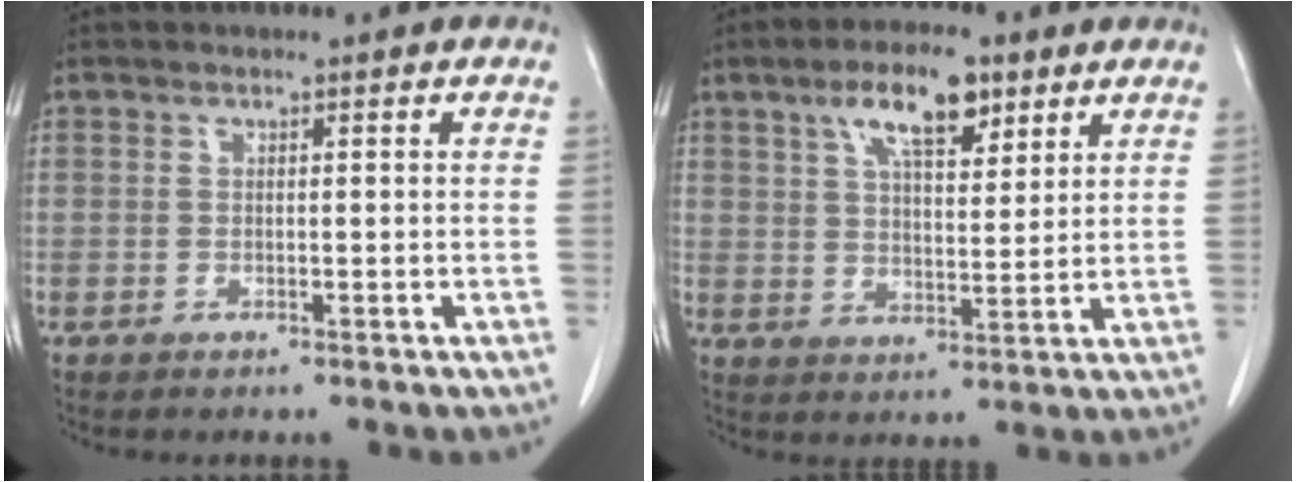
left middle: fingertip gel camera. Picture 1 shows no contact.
{"total": 9.2, "force": [5.4, 3.1, 6.8], "torque": [-0.122, 0.011, 0.094]}